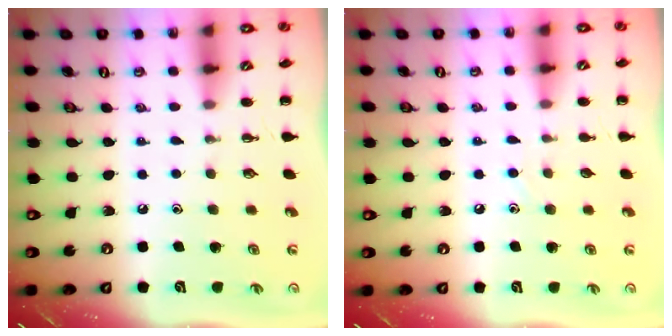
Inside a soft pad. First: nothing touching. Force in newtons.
{"total": 2.3, "press": 2.2, "slide": 0.9}